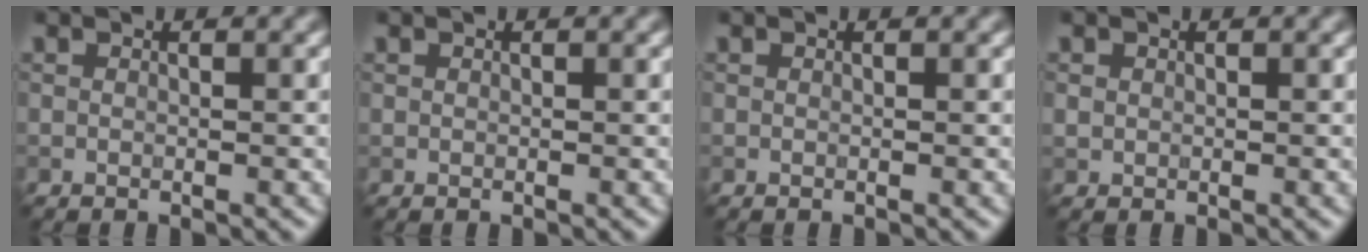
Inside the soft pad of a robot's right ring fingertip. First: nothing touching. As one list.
[{"total": 0.0}, {"total": 0.0}, {"total": 0.7, "force": [0.1, 0.7, 0.2], "torque": [0.000, -0.002, 0.003]}]